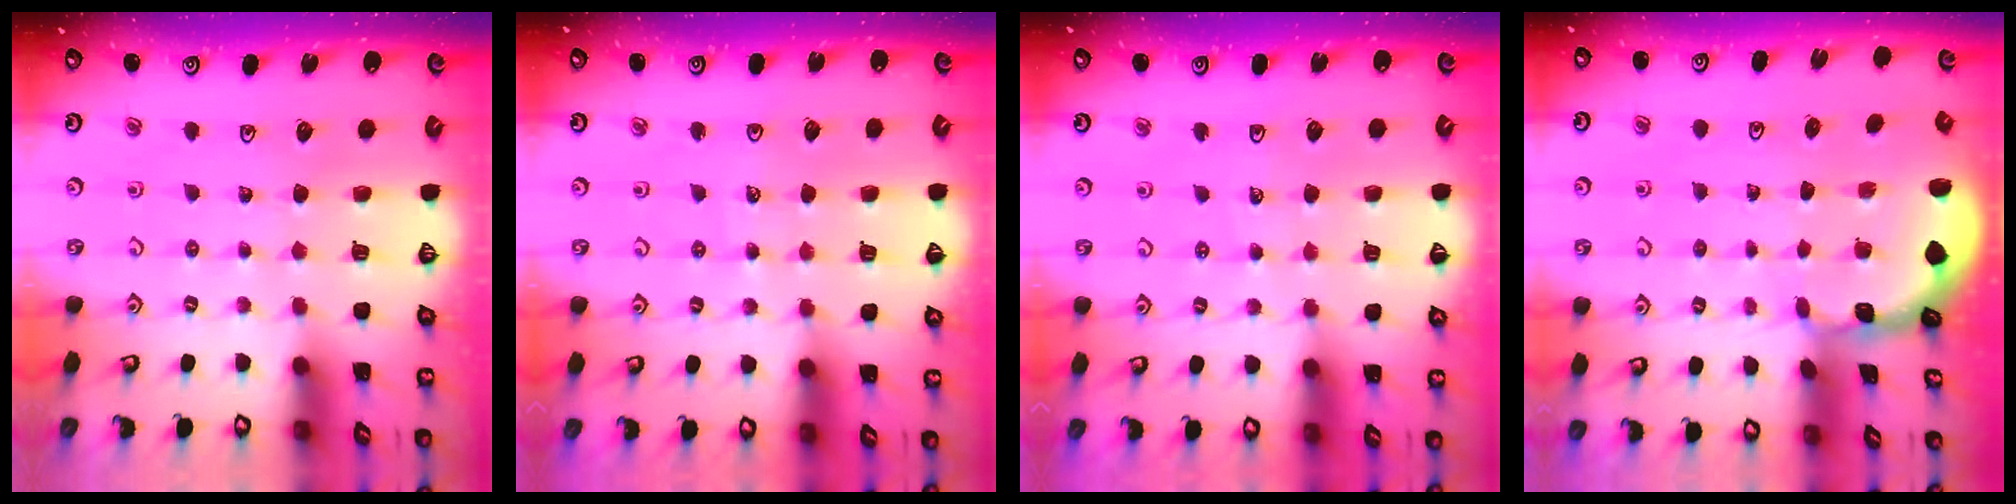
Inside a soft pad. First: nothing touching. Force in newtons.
{"total": 3.4, "press": 3.2, "slide": 1.3}
{"total": 3.9, "press": 3.5, "slide": 1.8}
{"total": 1.3, "press": 1.2, "slide": 0.1}